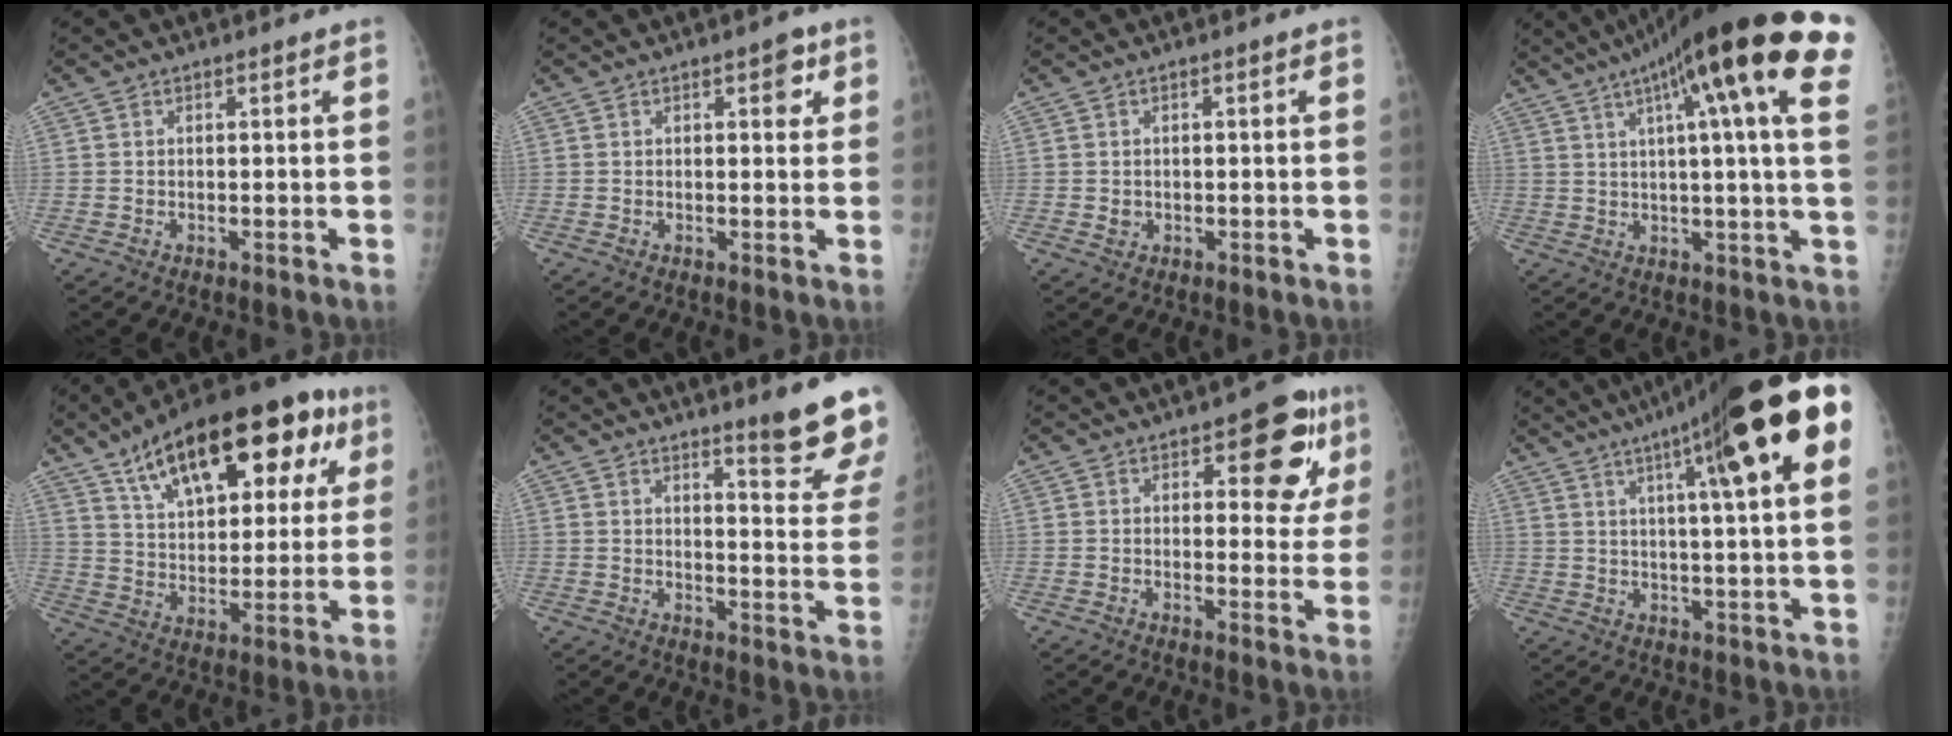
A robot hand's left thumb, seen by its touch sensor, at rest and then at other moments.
{"total": 3.0, "force": [1.3, 1.5, 2.2], "torque": [-0.012, -0.001, 0.011]}
{"total": 1.3, "force": [-0.2, 1.1, 0.6], "torque": [-0.005, 0.003, 0.000]}
{"total": 24.1, "force": [11.7, 3.1, 20.9], "torque": [-0.292, 0.011, 0.150]}
{"total": 26.3, "force": [13.1, 12.1, 19.4], "torque": [-0.261, -0.004, 0.201]}
{"total": 11.1, "force": [9.2, 0.6, 6.1], "torque": [-0.054, -0.077, 0.110]}
{"total": 10.5, "force": [4.7, 4.9, 8.1], "torque": [-0.054, -0.015, 0.052]}
{"total": 21.4, "force": [9.6, 2.7, 19.0], "torque": [-0.278, -0.004, 0.134]}